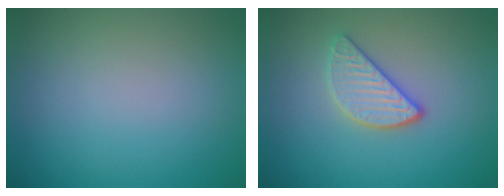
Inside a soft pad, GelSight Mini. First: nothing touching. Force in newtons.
{"total": 2.9, "press": 2.7, "slide": 1.2}